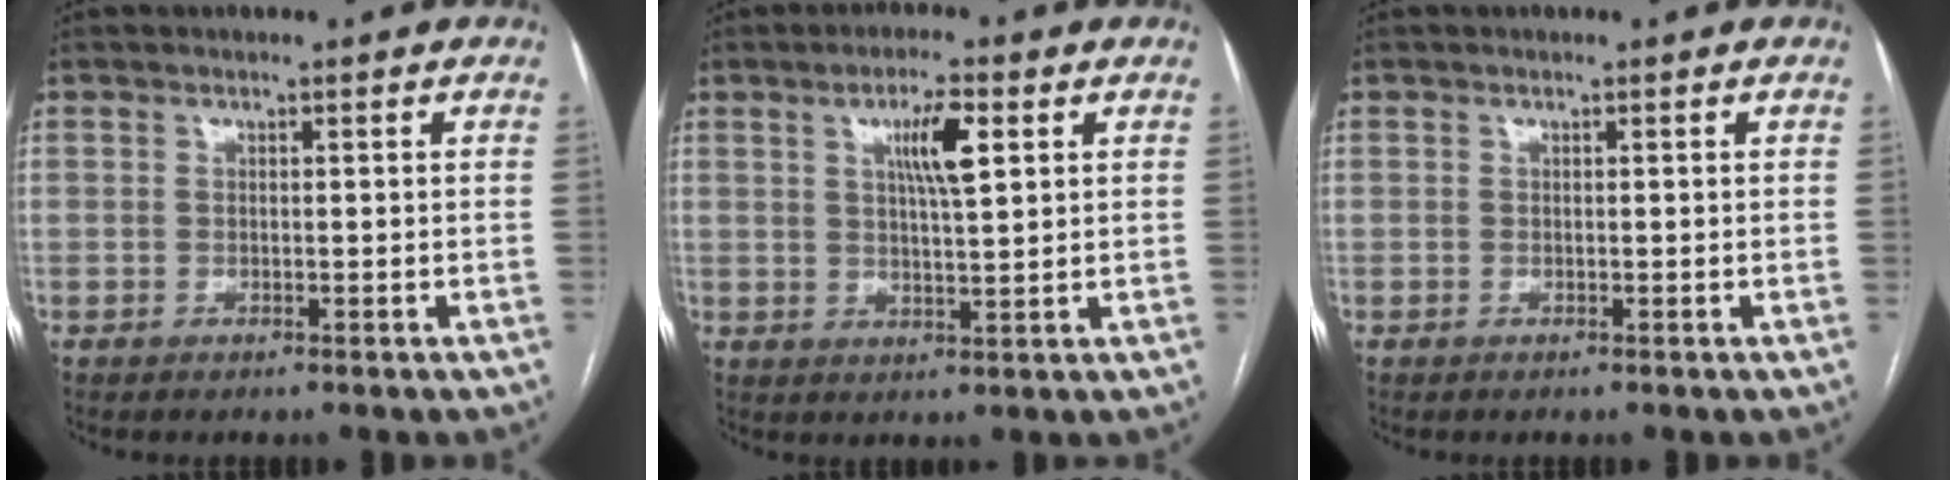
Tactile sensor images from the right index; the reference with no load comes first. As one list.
[{"total": 6.1, "force": [2.3, 0.8, 5.6], "torque": [-0.099, 0.003, 0.040]}, {"total": 0.0}]